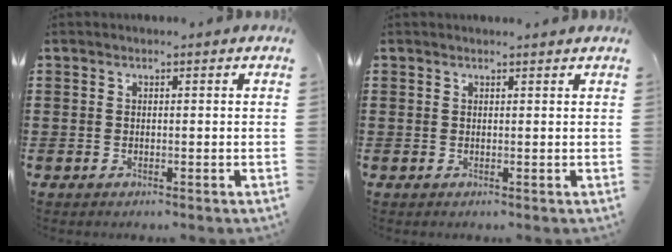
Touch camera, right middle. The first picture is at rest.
{"total": 0.6, "force": [0.6, -0.1, 0.1], "torque": [-0.003, -0.004, 0.011]}